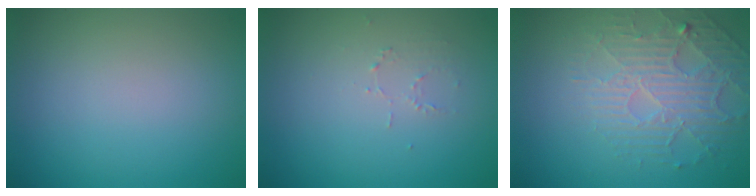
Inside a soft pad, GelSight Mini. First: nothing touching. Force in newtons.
{"total": 0.7, "press": 0.4, "slide": 0.6}
{"total": 4.7, "press": 3.5, "slide": 3.1}